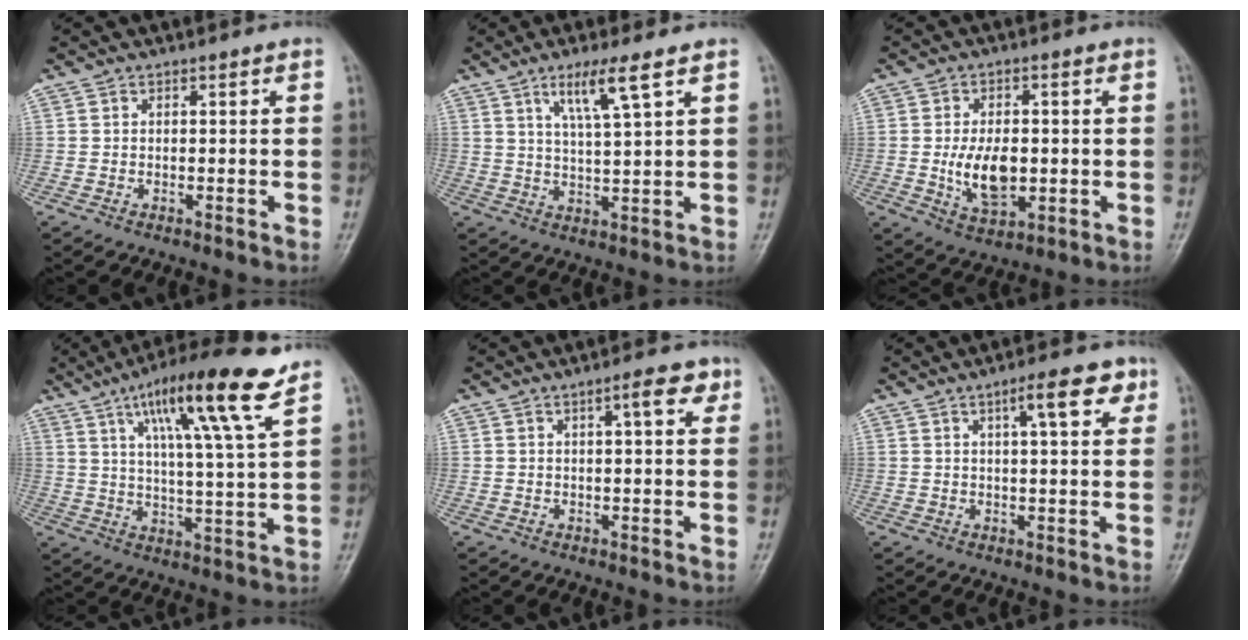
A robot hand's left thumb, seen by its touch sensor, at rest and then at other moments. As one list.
[{"total": 7.1, "force": [4.0, 0.3, 5.9], "torque": [-0.116, -0.024, 0.080]}, {"total": 9.0, "force": [-0.7, 5.2, 7.3], "torque": [-0.114, -0.007, -0.004]}, {"total": 16.3, "force": [9.1, 1.5, 13.4], "torque": [-0.220, -0.032, 0.147]}, {"total": 4.9, "force": [2.3, 1.4, 4.1], "torque": [-0.051, -0.002, 0.030]}, {"total": 7.1, "force": [3.5, 2.0, 5.9], "torque": [-0.073, -0.006, 0.048]}]